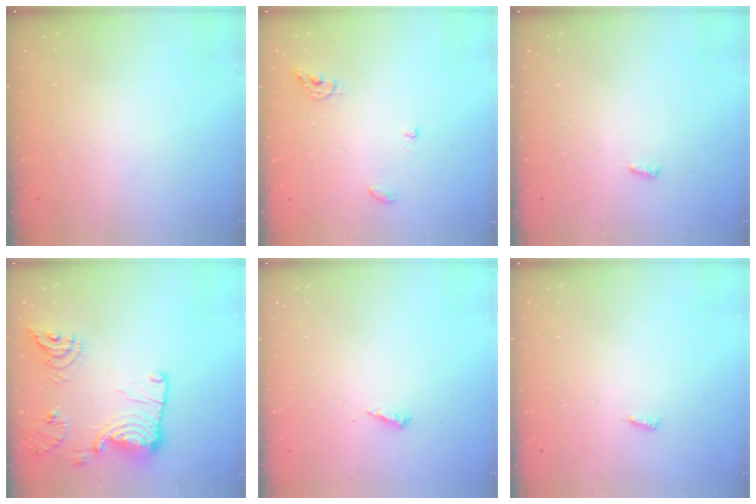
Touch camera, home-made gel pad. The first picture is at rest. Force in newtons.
{"total": 6.8, "press": 6.8, "slide": 0.5}
{"total": 2.8, "press": 2.8, "slide": 0.4}
{"total": 19.2, "press": 19.2, "slide": 1.1}
{"total": 3.1, "press": 3.1, "slide": 0.2}
{"total": 2.8, "press": 2.8, "slide": 0.4}